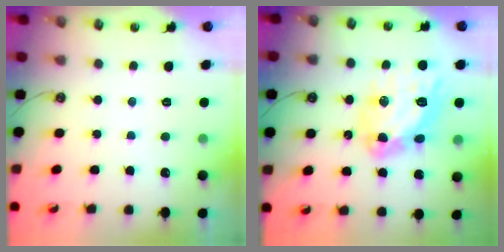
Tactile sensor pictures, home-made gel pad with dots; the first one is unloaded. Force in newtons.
{"total": 16.9, "press": 16.8, "slide": 2.0}